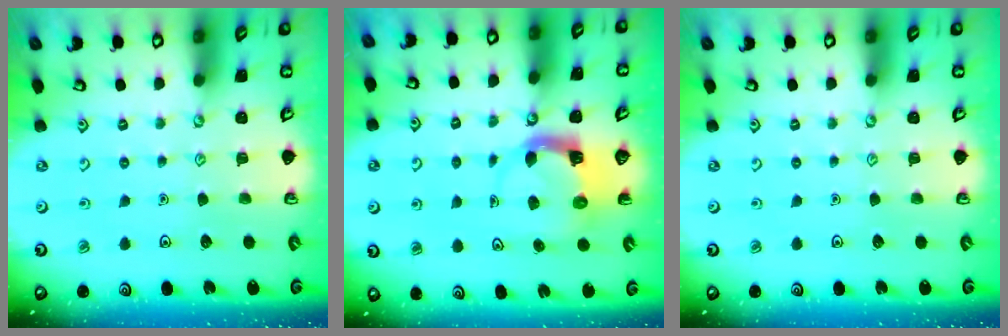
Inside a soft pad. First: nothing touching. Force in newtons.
{"total": 4.2, "press": 4.2, "slide": 0.2}
{"total": 0.0}